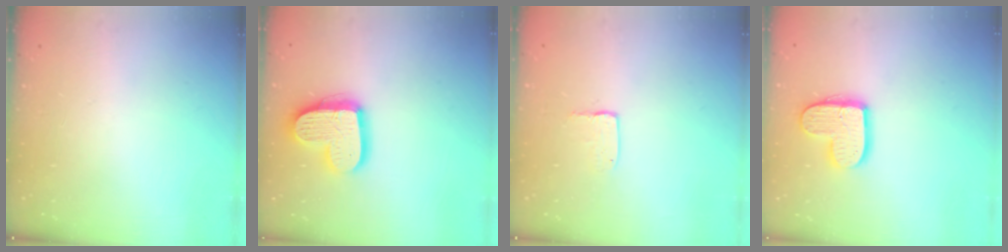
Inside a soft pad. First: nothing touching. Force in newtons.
{"total": 16.2, "press": 16.2, "slide": 1.1}
{"total": 3.4, "press": 3.4, "slide": 0.2}
{"total": 12.6, "press": 12.6, "slide": 0.9}